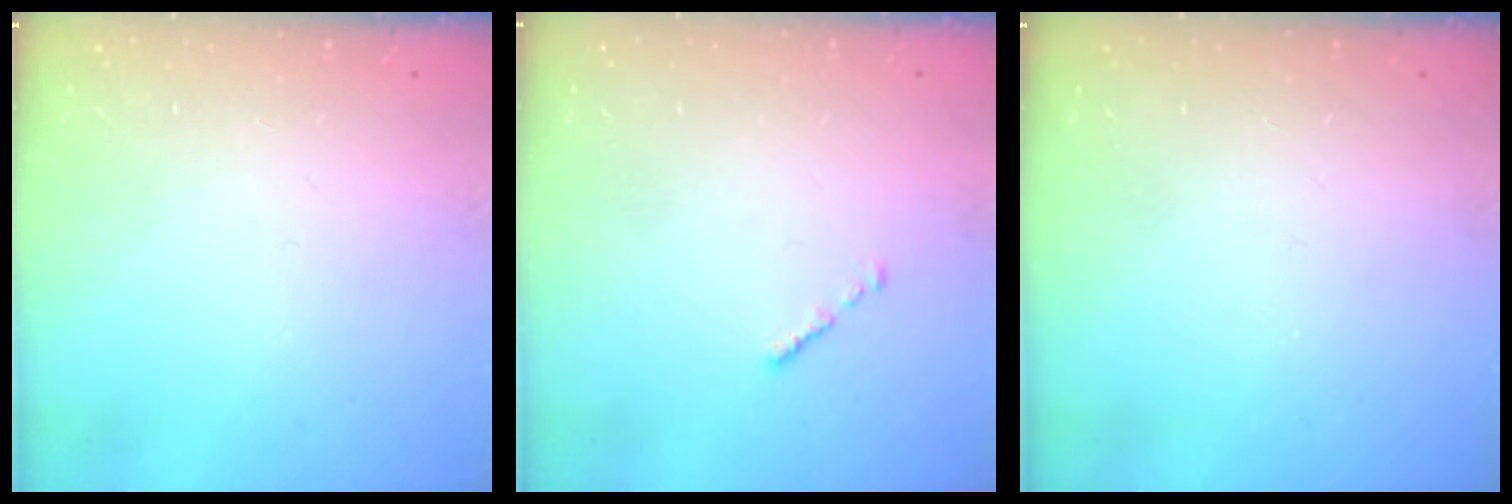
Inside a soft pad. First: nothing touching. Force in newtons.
{"total": 0.7, "press": 0.6, "slide": 0.4}
{"total": 0.0}